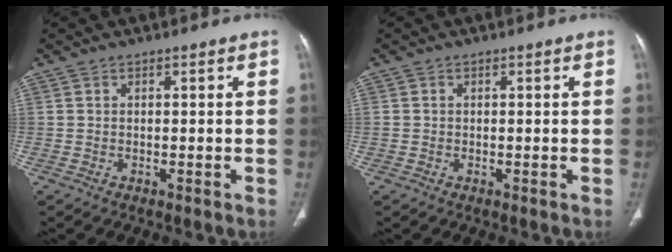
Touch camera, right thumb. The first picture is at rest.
{"total": 0.5, "force": [0.1, 0.5, 0.2], "torque": [-0.001, 0.002, 0.003]}